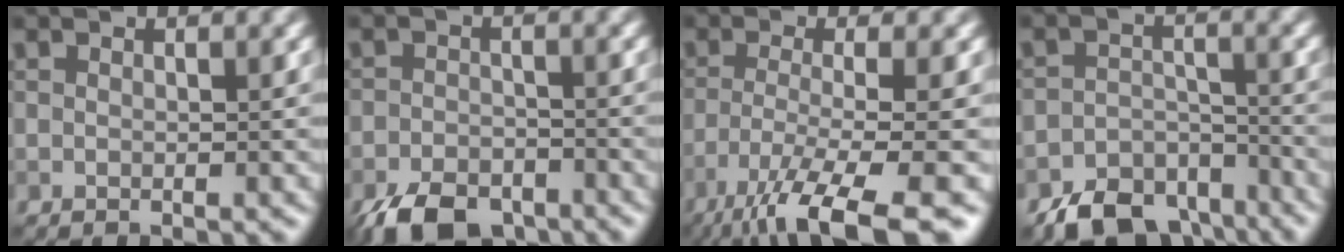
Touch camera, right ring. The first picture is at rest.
{"total": 5.9, "force": [-4.3, 2.8, 2.8], "torque": [-0.045, -0.008, -0.080]}
{"total": 9.8, "force": [-6.3, 2.1, 7.3], "torque": [-0.115, -0.010, -0.118]}
{"total": 6.3, "force": [-4.9, 3.4, 2.2], "torque": [-0.027, -0.015, -0.078]}